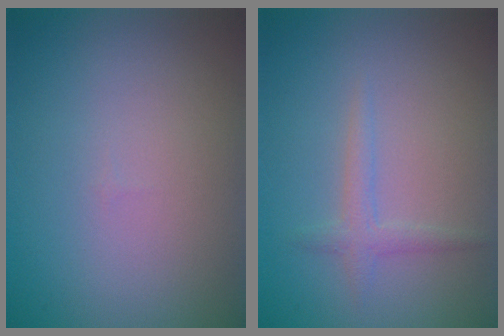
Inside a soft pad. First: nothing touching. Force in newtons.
{"total": 1.4, "press": 1.4, "slide": 0.1}